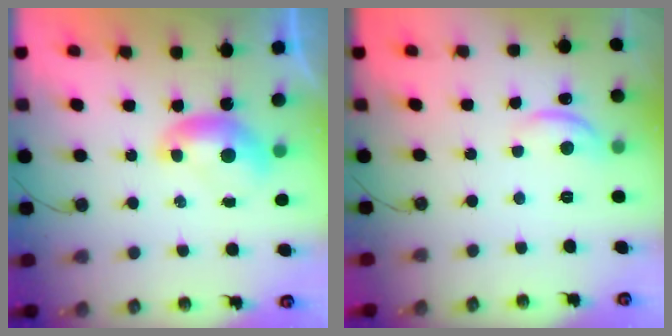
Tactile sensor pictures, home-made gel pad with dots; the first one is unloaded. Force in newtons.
{"total": 4.9, "press": 4.9, "slide": 0.6}